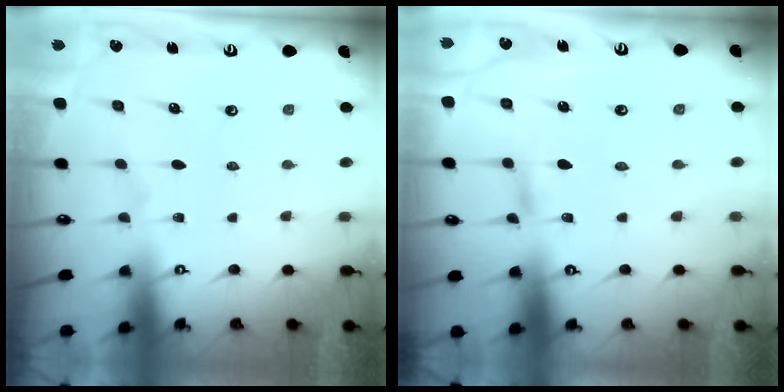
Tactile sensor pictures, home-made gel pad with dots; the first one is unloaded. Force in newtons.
{"total": 2.7, "press": 2.7, "slide": 0.2}